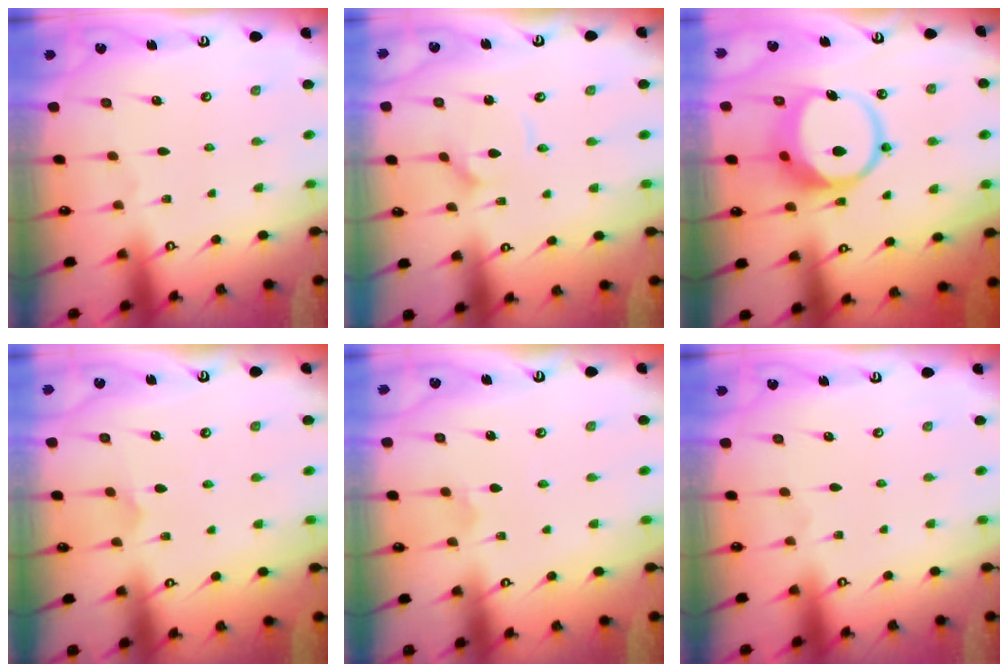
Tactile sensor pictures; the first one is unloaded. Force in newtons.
{"total": 2.8, "press": 2.8, "slide": 0.3}
{"total": 10.6, "press": 10.5, "slide": 1.3}
{"total": 3.9, "press": 3.8, "slide": 0.3}
{"total": 2.7, "press": 2.7, "slide": 0.3}
{"total": 0.0}